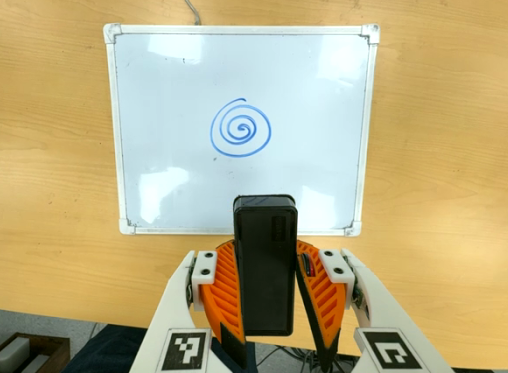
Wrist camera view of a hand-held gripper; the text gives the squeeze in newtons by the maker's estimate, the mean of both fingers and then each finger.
{"total": 8.7, "left": 7.5, "right": 10.0}